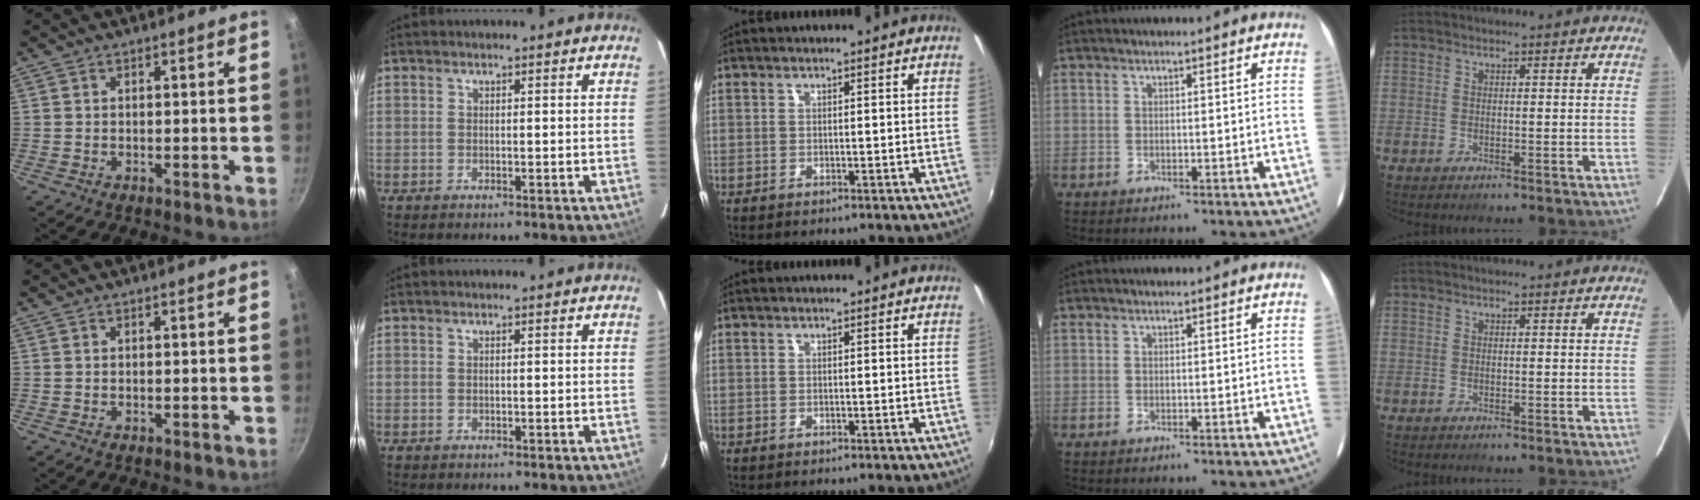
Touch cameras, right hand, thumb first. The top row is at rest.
{}